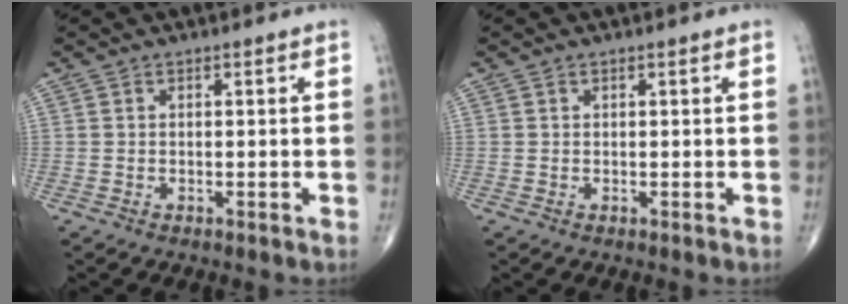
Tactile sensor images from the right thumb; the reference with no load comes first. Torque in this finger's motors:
{"motor_torque": [-0.18, 0.02, -0.16, -0.11, -0.01]}